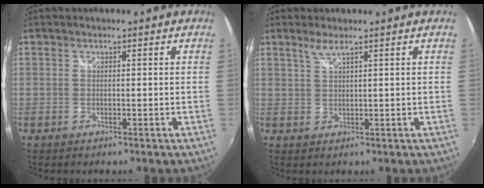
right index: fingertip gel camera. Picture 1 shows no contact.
{"total": 2.0, "force": [1.5, 0.0, 1.4], "torque": [-0.027, 0.000, 0.029]}